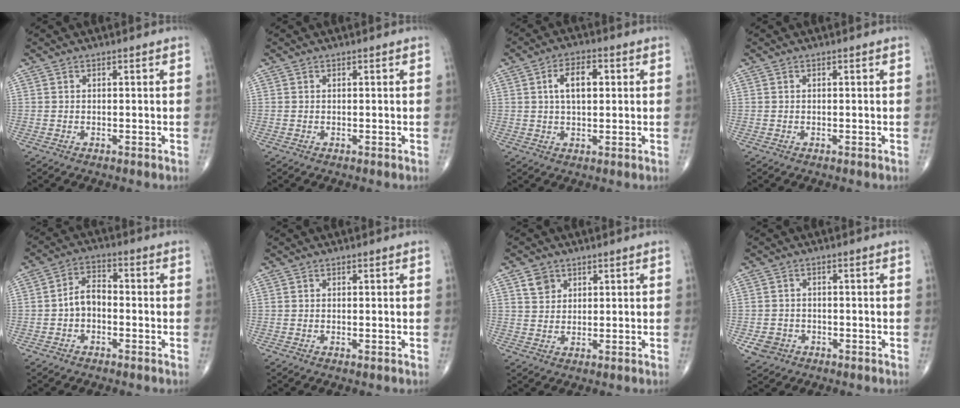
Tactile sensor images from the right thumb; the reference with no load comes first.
{"total": 0.0}
{"total": 6.8, "force": [1.4, 3.7, 5.6], "torque": [-0.090, 0.005, 0.021]}
{"total": 0.0}
{"total": 5.2, "force": [-1.2, 3.5, 3.7], "torque": [-0.055, 0.025, -0.032]}
{"total": 0.0}
{"total": 3.6, "force": [1.9, 2.8, 1.1], "torque": [-0.004, -0.010, 0.035]}
{"total": 3.9, "force": [-1.5, 3.4, 1.2], "torque": [-0.014, 0.007, -0.021]}